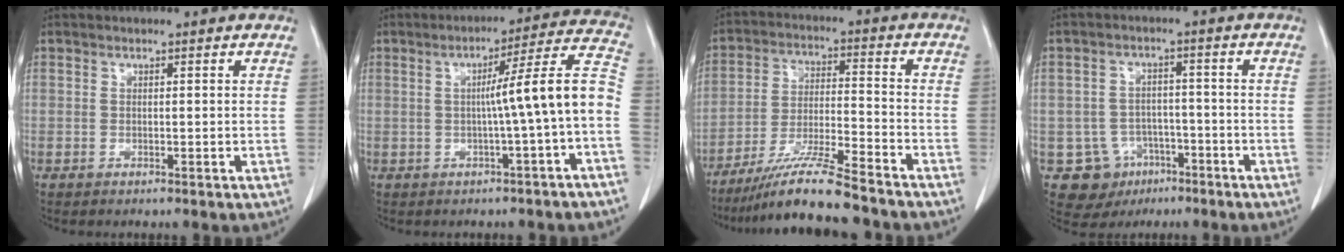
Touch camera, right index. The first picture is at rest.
{"total": 10.2, "force": [-1.7, -1.3, 9.9], "torque": [-0.135, 0.025, -0.024]}
{"total": 12.8, "force": [-10.7, -0.2, 7.0], "torque": [-0.124, -0.016, -0.186]}
{"total": 8.3, "force": [-3.8, 7.4, 1.0], "torque": [-0.021, 0.011, -0.045]}